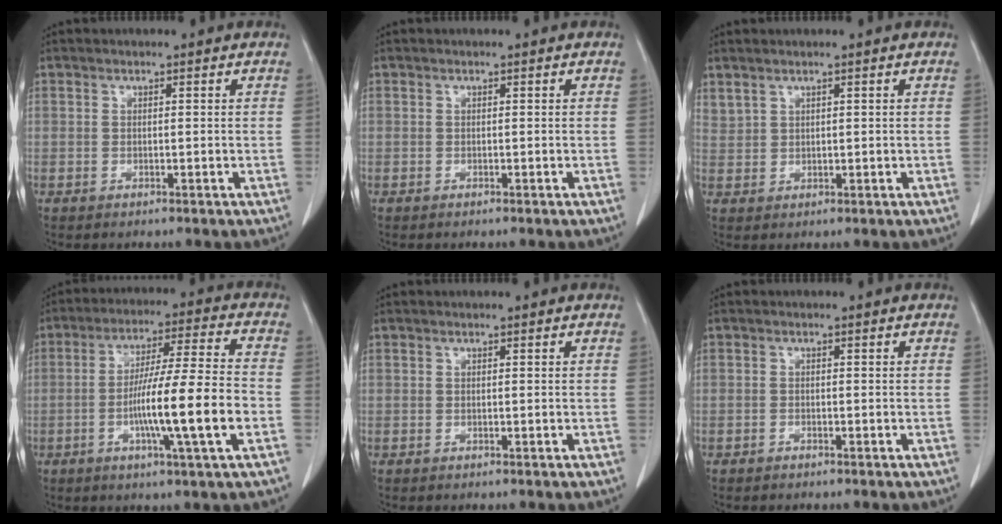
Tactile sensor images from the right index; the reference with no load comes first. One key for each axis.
{"total": 0.0}
{"total": 2.0, "fx": 1.8, "fy": 0.7, "fz": 0.4, "tx": -0.010, "ty": 0.010, "tz": 0.044}
{"total": 13.8, "fx": -3.5, "fy": -0.4, "fz": 13.3, "tx": -0.231, "ty": -0.001, "tz": -0.062}
{"total": 0.0}
{"total": 0.6, "fx": -0.5, "fy": 0.2, "fz": 0.1, "tx": -0.007, "ty": 0.000, "tz": -0.011}